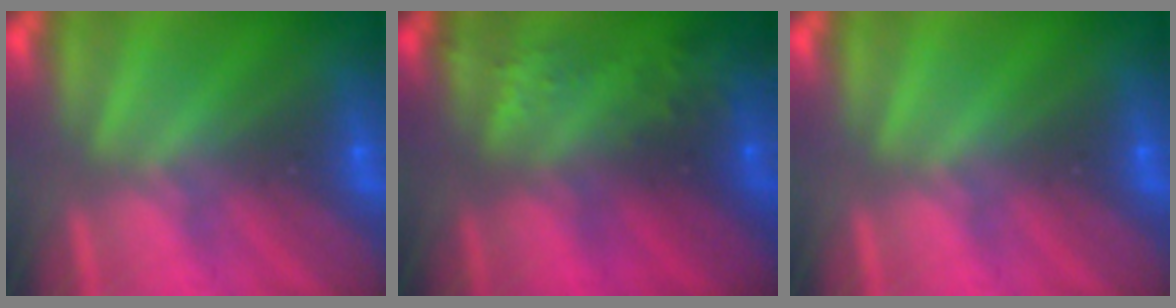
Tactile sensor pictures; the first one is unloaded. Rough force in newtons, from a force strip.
{"total": 7.3}
{"total": 0.0}